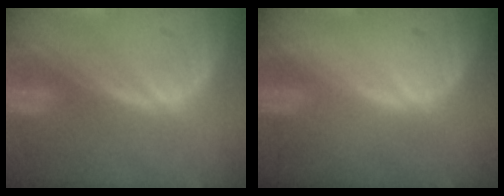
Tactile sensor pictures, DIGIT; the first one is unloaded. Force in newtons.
{"total": 0.0}